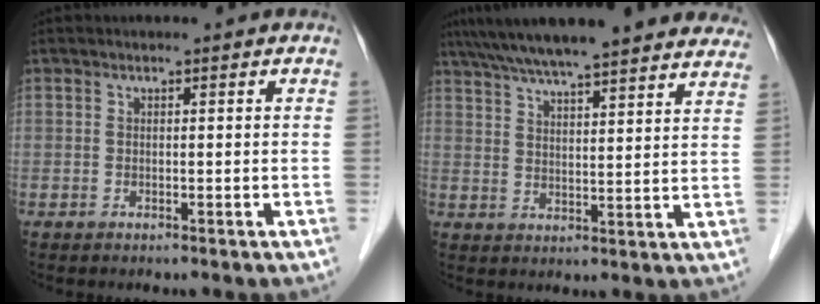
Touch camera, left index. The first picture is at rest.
{"total": 26.0, "force": [22.7, 3.5, 12.1], "torque": [-0.200, 0.012, 0.295]}